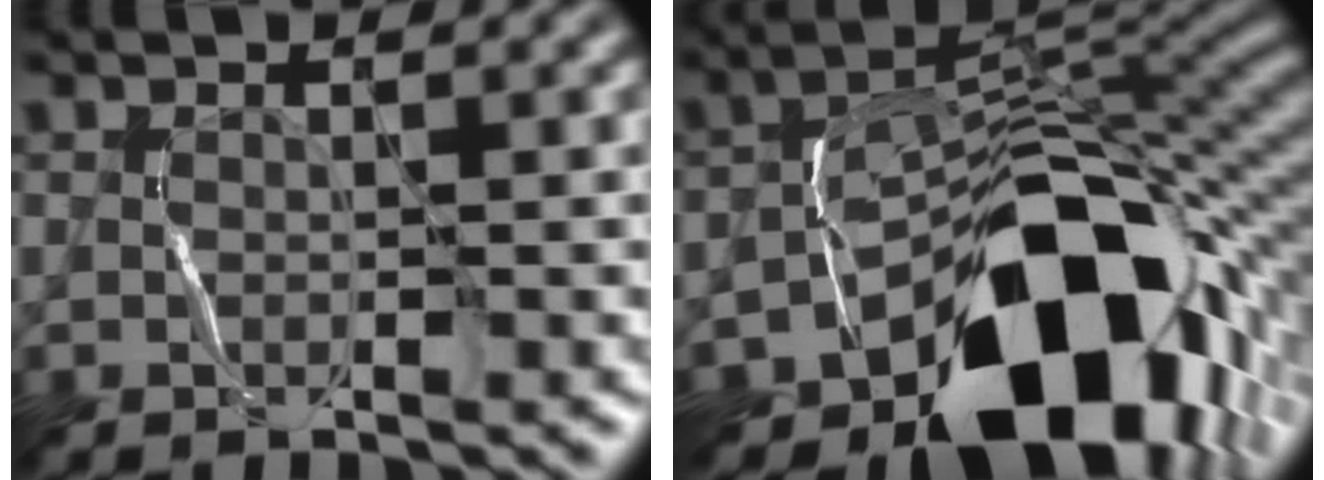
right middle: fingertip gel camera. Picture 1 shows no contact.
{"total": 14.6, "force": [-8.3, 8.3, 8.6], "torque": [-0.100, 0.004, -0.135]}